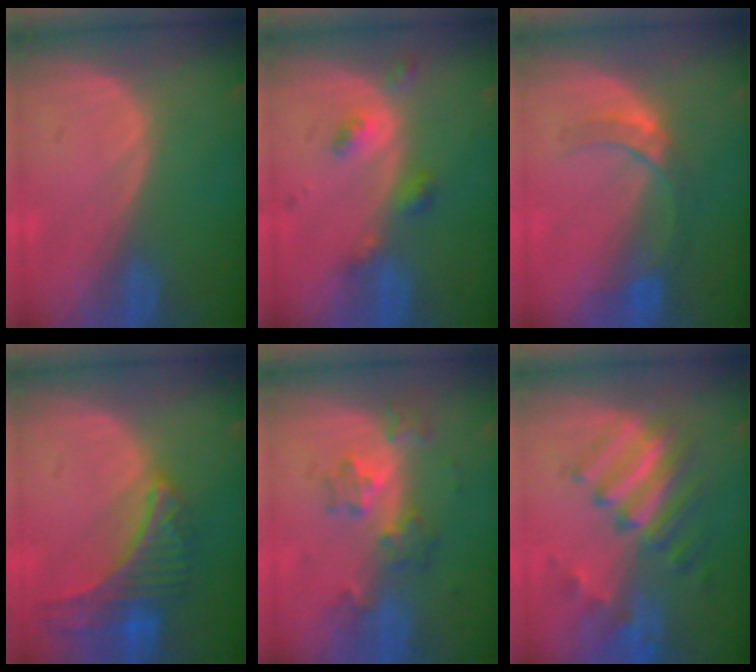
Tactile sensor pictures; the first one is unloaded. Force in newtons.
{"total": 4.4, "press": 4.0, "slide": 2.0}
{"total": 4.7, "press": 4.6, "slide": 1.0}
{"total": 9.2, "press": 8.1, "slide": 4.4}
{"total": 6.1, "press": 5.6, "slide": 2.5}
{"total": 9.5, "press": 8.2, "slide": 4.9}